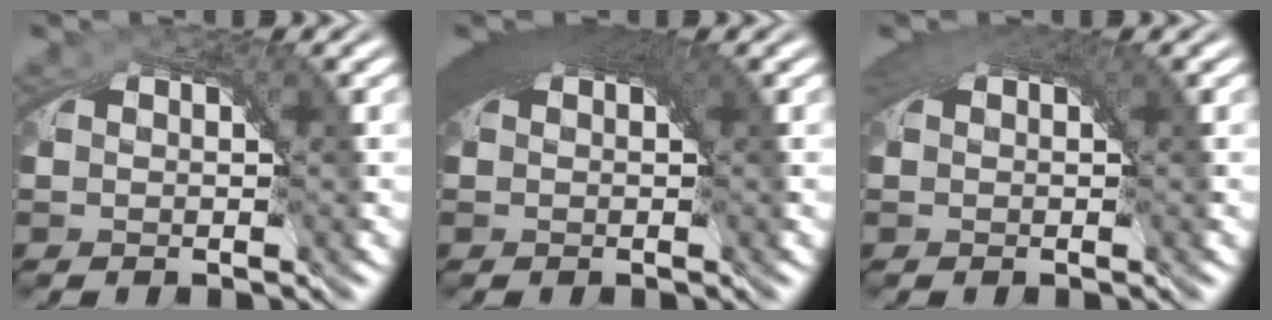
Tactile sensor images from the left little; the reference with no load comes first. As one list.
[{"total": 5.4, "force": [1.7, 1.9, 4.8], "torque": [-0.057, 0.014, 0.018]}, {"total": 2.0, "force": [0.7, 0.5, 1.8], "torque": [-0.018, 0.000, 0.009]}]